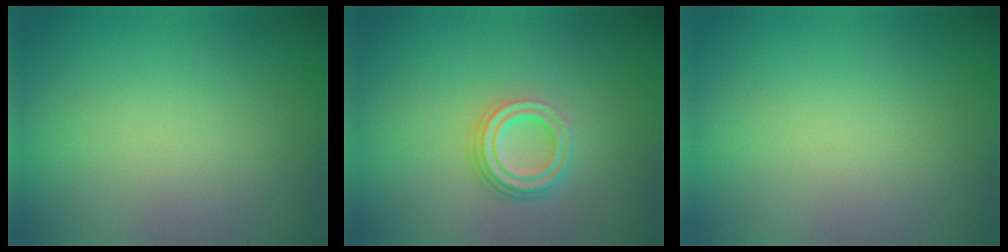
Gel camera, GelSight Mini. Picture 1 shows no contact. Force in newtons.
{"total": 3.3, "press": 2.4, "slide": 2.2}
{"total": 0.0}